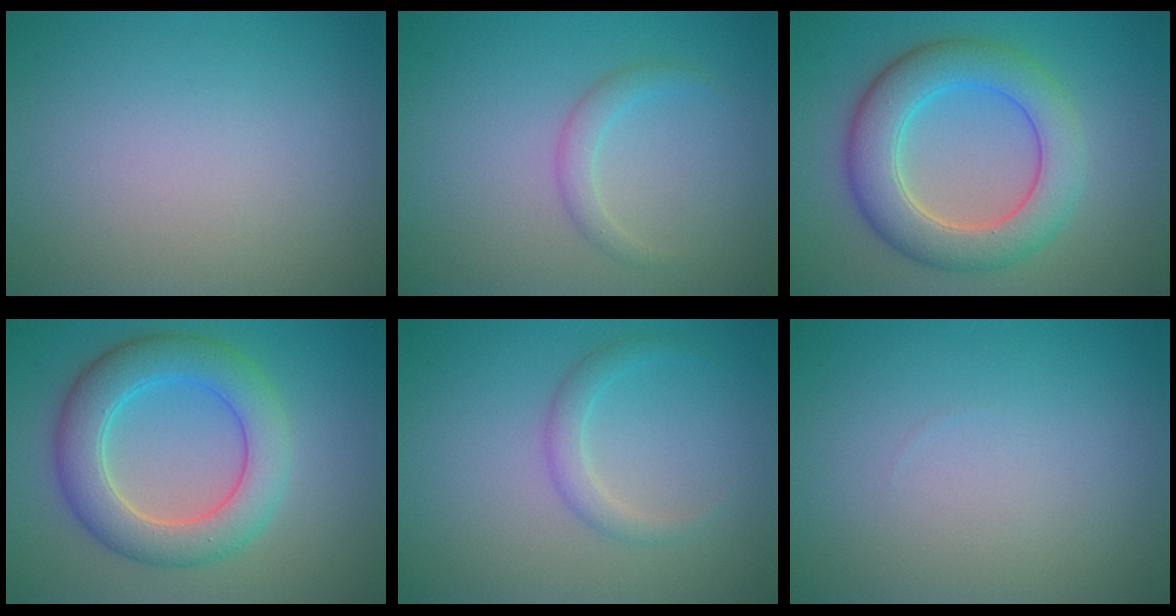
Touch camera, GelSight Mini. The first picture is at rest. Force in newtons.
{"total": 1.5, "press": 1.5, "slide": 0.1}
{"total": 6.9, "press": 6.9, "slide": 0.0}
{"total": 6.5, "press": 6.5, "slide": 0.1}
{"total": 1.7, "press": 1.7, "slide": 0.1}
{"total": 0.0}